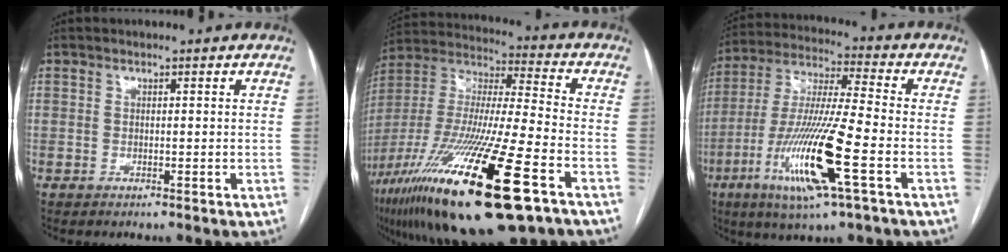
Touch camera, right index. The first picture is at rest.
{"total": 30.6, "force": [-15.8, 4.4, 25.8], "torque": [-0.501, -0.067, -0.282]}
{"total": 17.2, "force": [-6.4, 0.6, 16.0], "torque": [-0.328, -0.021, -0.118]}